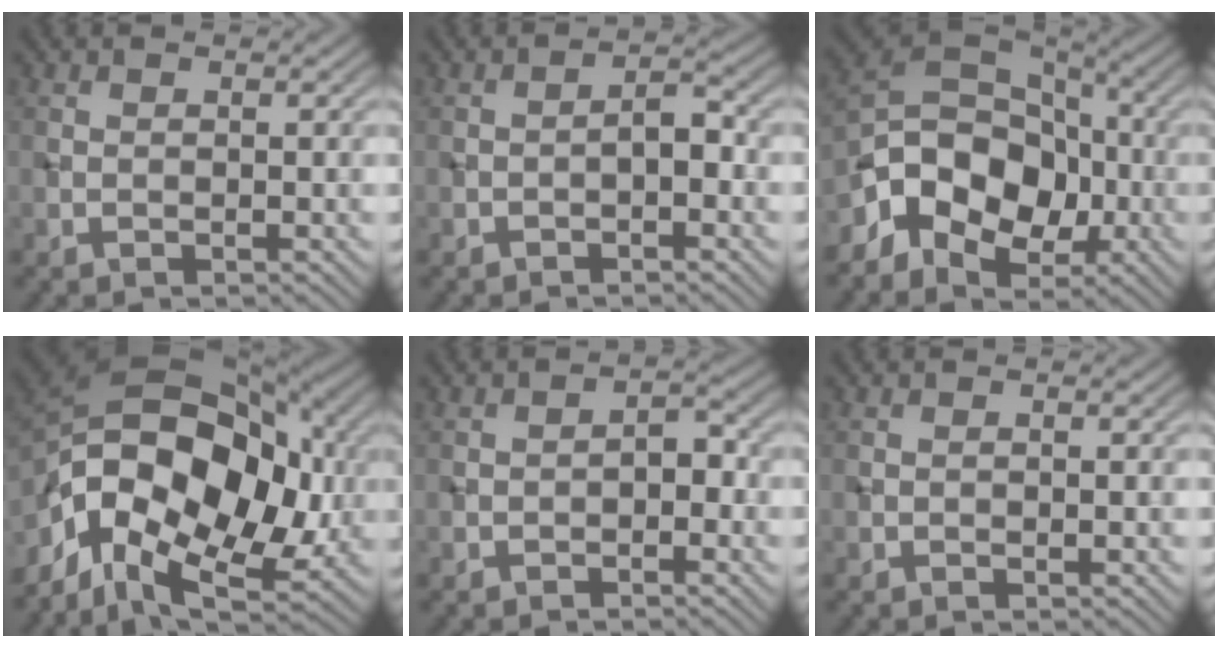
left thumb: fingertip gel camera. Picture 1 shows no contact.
{"total": 2.4, "force": [-1.1, 0.9, 1.9], "torque": [-0.028, 0.008, -0.024]}
{"total": 12.4, "force": [-4.0, 8.5, 8.1], "torque": [-0.157, -0.008, -0.087]}
{"total": 17.3, "force": [-2.6, 10.8, 13.2], "torque": [-0.245, 0.002, -0.048]}
{"total": 2.2, "force": [-1.0, 1.2, 1.6], "torque": [-0.023, 0.007, -0.023]}
{"total": 0.6, "force": [-0.3, 0.2, 0.5], "torque": [-0.010, 0.000, -0.005]}